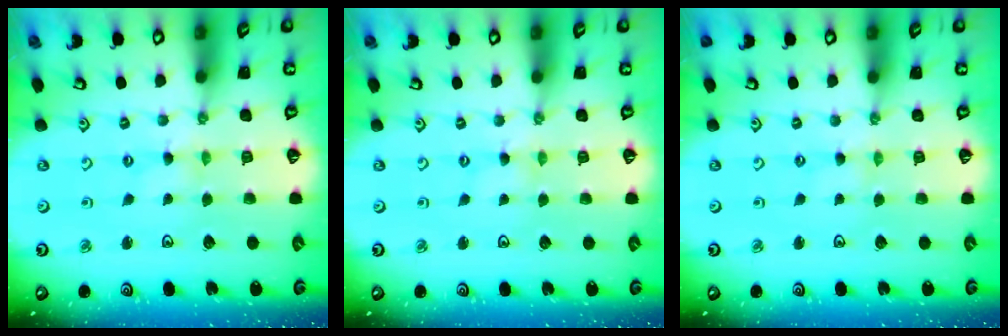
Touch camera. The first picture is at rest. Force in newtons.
{"total": 0.0}
{"total": 0.6, "press": 0.6, "slide": 0.1}